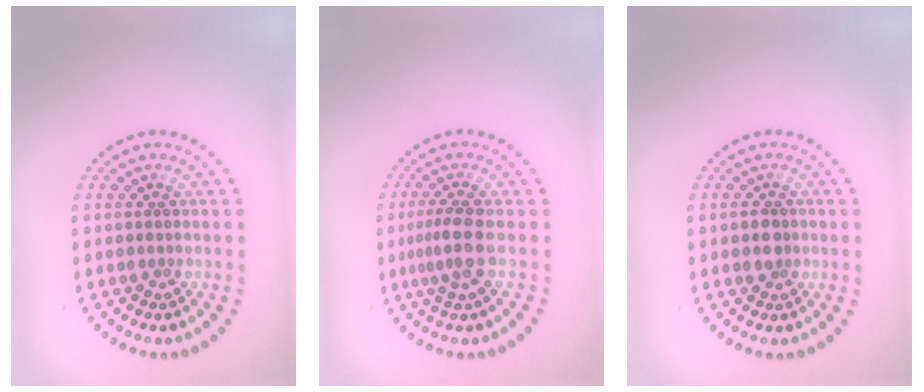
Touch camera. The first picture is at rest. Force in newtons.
{"total": 2.7, "press": 2.2, "slide": 1.5}
{"total": 1.6, "press": 1.5, "slide": 0.5}